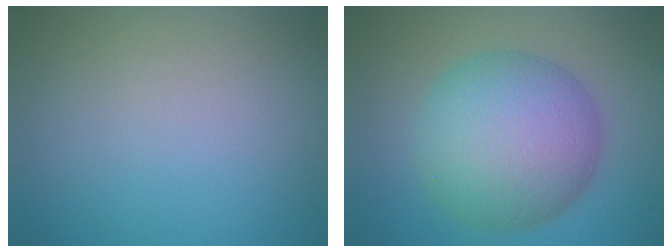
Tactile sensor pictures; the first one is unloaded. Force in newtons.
{"total": 10.1, "press": 10.1, "slide": 0.3}